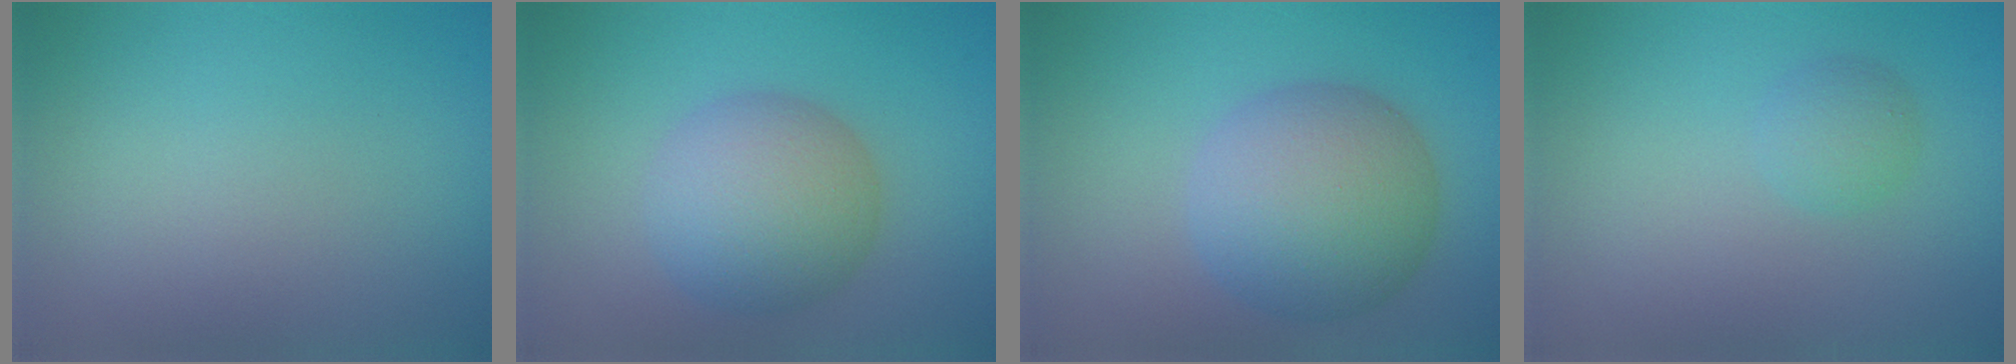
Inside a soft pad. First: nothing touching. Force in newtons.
{"total": 6.1, "press": 6.1, "slide": 0.1}
{"total": 7.7, "press": 7.7, "slide": 0.3}
{"total": 1.5, "press": 1.5, "slide": 0.0}